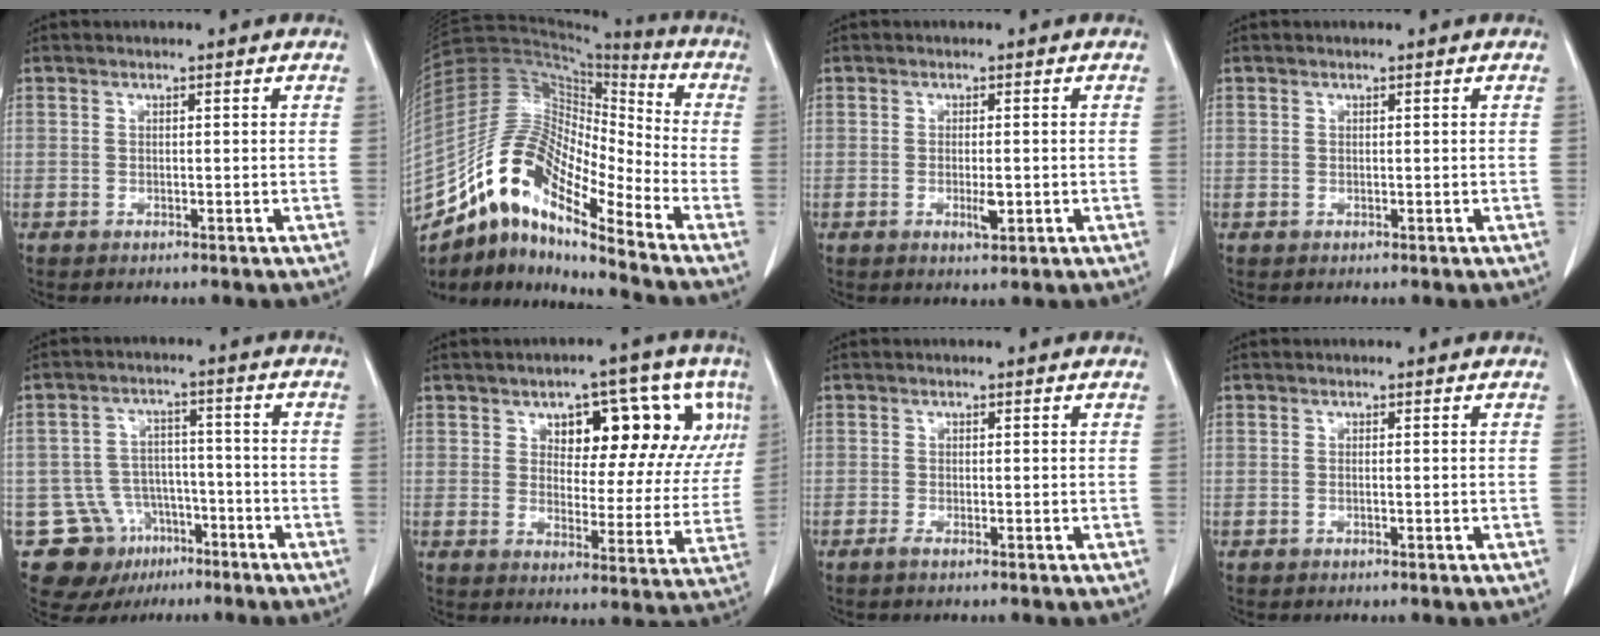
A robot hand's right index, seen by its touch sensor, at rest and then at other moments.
{"total": 18.4, "force": [-13.2, 4.3, 12.0], "torque": [-0.227, 0.033, -0.238]}
{"total": 2.8, "force": [-0.7, 0.8, 2.6], "torque": [-0.047, -0.003, -0.007]}
{"total": 0.0}
{"total": 12.9, "force": [-7.0, 10.2, 3.5], "torque": [-0.068, 0.042, -0.099]}
{"total": 18.8, "force": [7.6, 9.2, 14.5], "torque": [-0.196, 0.033, 0.112]}
{"total": 1.6, "force": [-0.7, 0.4, 1.4], "torque": [-0.027, 0.001, -0.011]}
{"total": 0.8, "force": [-0.2, 0.1, 0.7], "torque": [-0.018, 0.003, 0.002]}